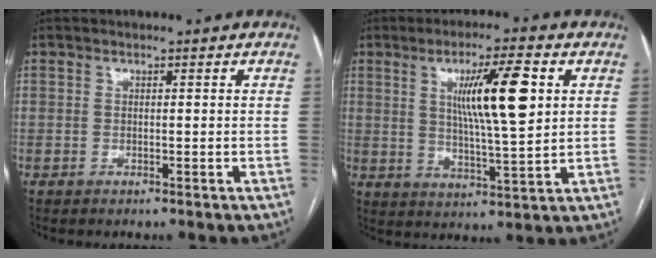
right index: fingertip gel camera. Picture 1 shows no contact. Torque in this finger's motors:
{"motor_torque": [0.86, 0.65, 0.75, 0.11]}